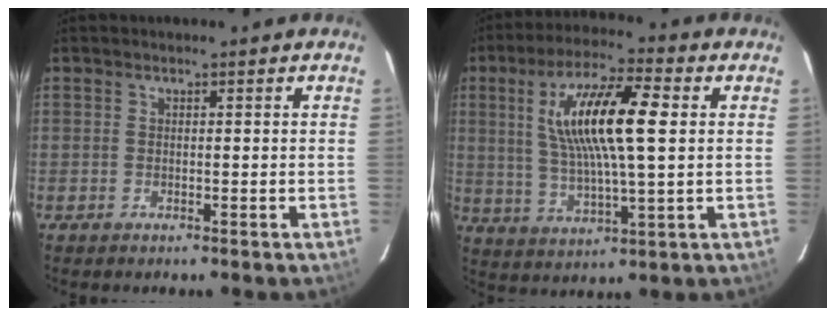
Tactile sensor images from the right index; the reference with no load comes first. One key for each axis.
{"total": 15.6, "fx": 3.2, "fy": 3.4, "fz": 14.9, "tx": -0.282, "ty": 0.011, "tz": 0.061}